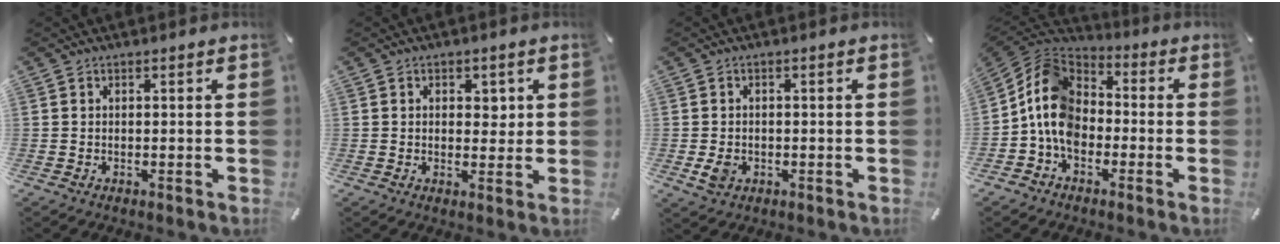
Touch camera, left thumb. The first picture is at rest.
{"total": 3.4, "force": [0.8, 2.5, 2.1], "torque": [-0.012, -0.006, 0.005]}
{"total": 3.4, "force": [-0.8, 2.6, 1.9], "torque": [-0.046, 0.000, -0.016]}
{"total": 12.6, "force": [-3.1, 9.8, 7.2], "torque": [-0.167, 0.028, -0.061]}